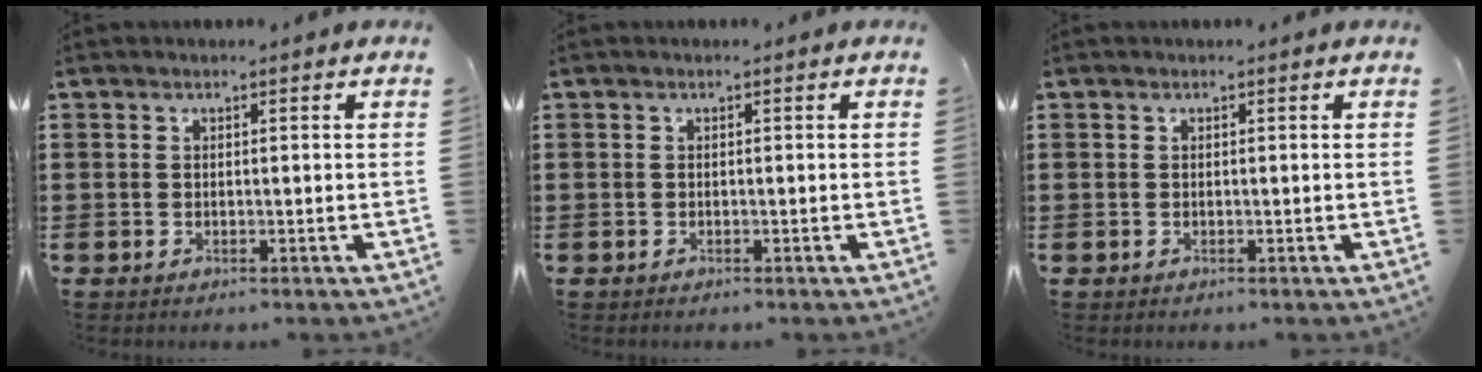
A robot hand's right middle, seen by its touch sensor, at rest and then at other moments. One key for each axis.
{"total": 0.0}
{"total": 0.0}